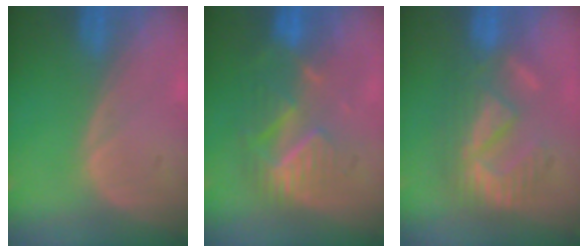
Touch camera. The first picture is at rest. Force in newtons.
{"total": 9.0, "press": 7.9, "slide": 4.4}
{"total": 9.5, "press": 8.1, "slide": 4.8}